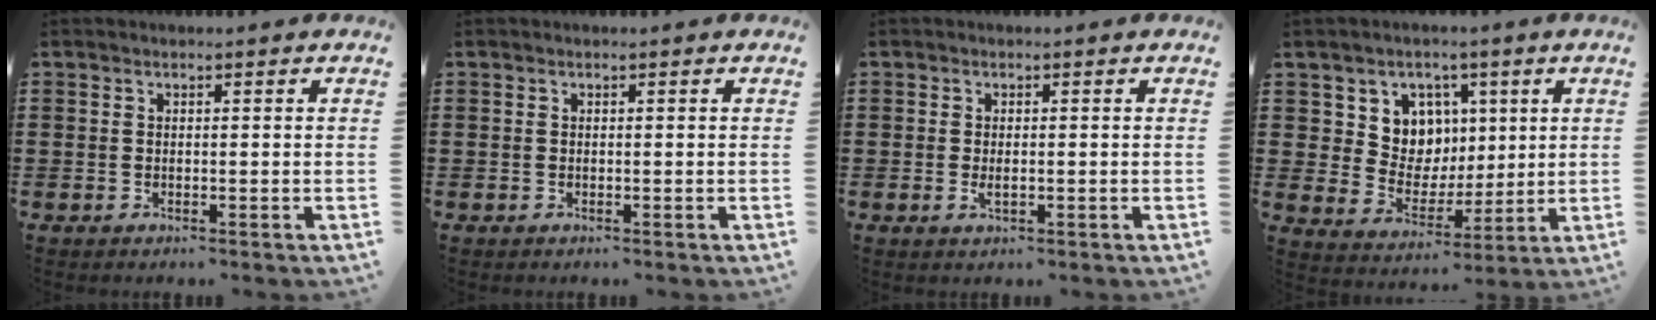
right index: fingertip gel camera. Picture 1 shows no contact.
{"total": 0.0}
{"total": 1.2, "force": [-0.2, 0.5, 1.1], "torque": [-0.019, 0.001, -0.003]}
{"total": 7.5, "force": [3.2, 6.6, 1.4], "torque": [-0.064, -0.012, 0.062]}